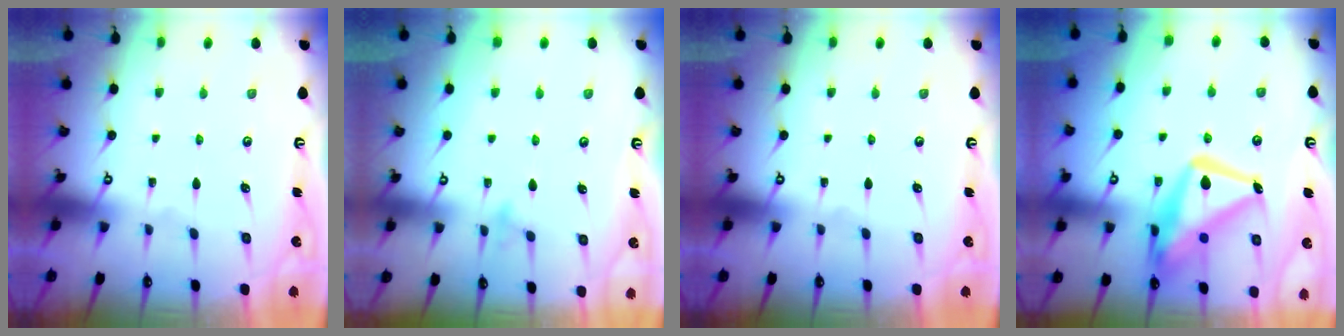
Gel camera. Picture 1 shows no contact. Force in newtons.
{"total": 6.7, "press": 6.7, "slide": 0.6}
{"total": 0.0}
{"total": 18.2, "press": 18.1, "slide": 1.7}